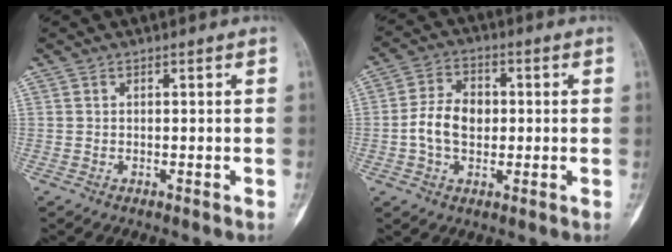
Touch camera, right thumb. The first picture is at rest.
{"total": 8.2, "force": [-0.5, 5.7, 5.8], "torque": [-0.097, 0.017, -0.015]}